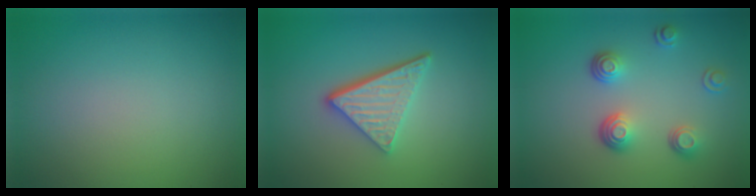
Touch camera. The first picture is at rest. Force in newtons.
{"total": 4.8, "press": 3.4, "slide": 3.3}
{"total": 3.5, "press": 2.6, "slide": 2.4}